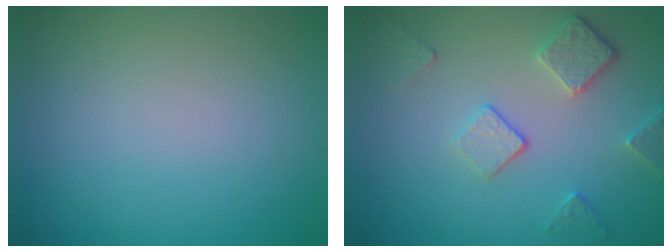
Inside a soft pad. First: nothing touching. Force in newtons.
{"total": 3.5, "press": 2.8, "slide": 2.0}